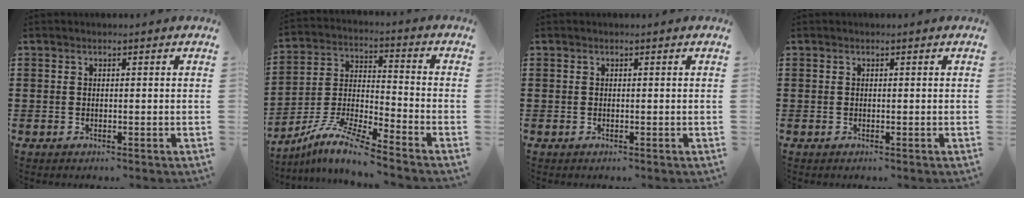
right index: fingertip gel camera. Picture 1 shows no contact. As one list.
[{"total": 8.7, "force": [-7.8, 0.3, 4.0], "torque": [-0.090, -0.003, -0.161]}, {"total": 0.0}, {"total": 0.0}]